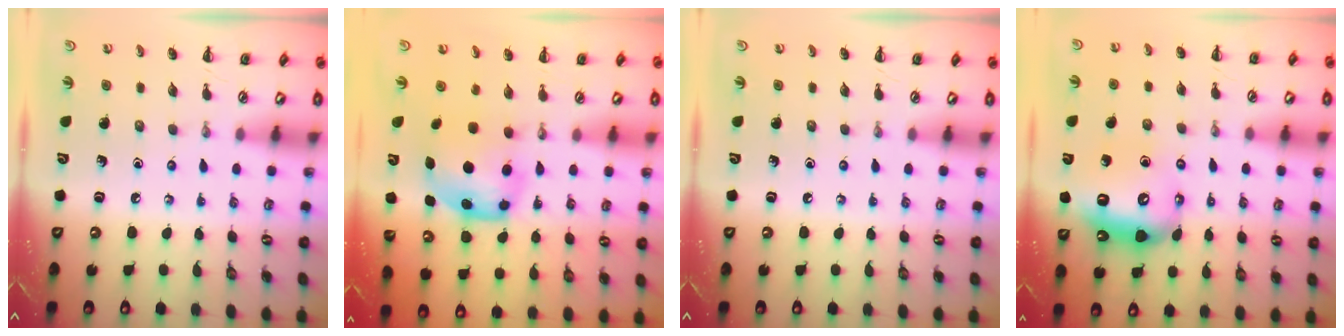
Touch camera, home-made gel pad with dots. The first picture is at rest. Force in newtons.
{"total": 6.1, "press": 6.0, "slide": 0.8}
{"total": 0.0}
{"total": 10.8, "press": 10.7, "slide": 1.3}